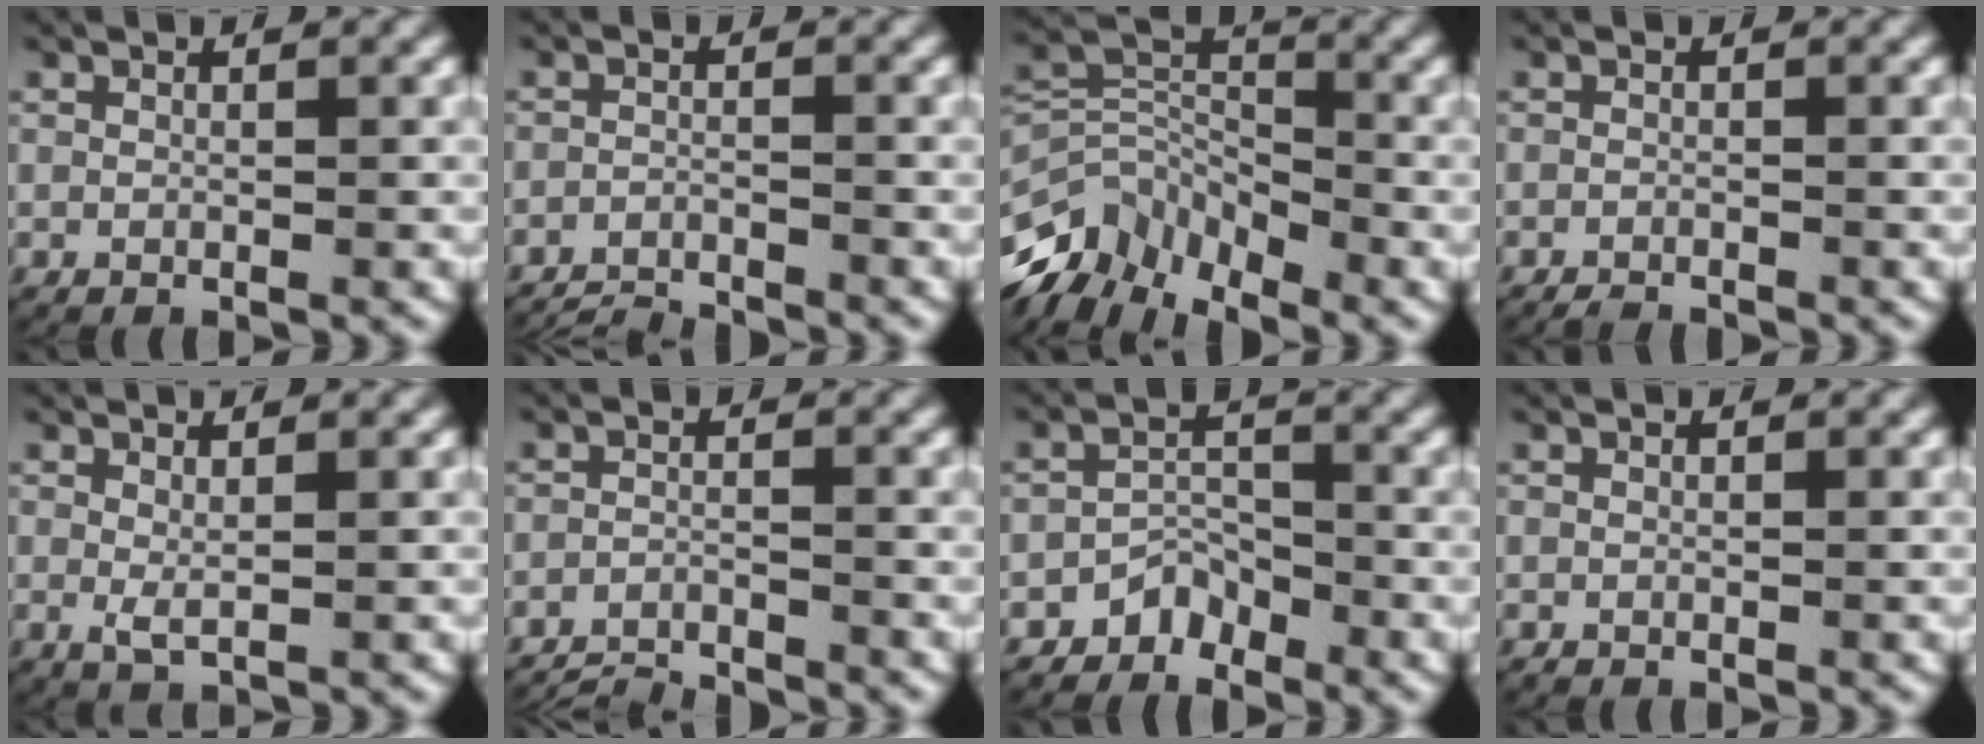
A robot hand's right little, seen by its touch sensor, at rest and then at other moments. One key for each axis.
{"total": 3.9, "fx": -3.8, "fy": 0.9, "fz": 0.4, "tx": -0.009, "ty": -0.015, "tz": -0.064}
{"total": 9.7, "fx": -2.3, "fy": 7.4, "fz": 5.8, "tx": -0.121, "ty": -0.032, "tz": -0.040}
{"total": 1.4, "fx": -1.4, "fy": 0.2, "fz": 0.1, "tx": -0.004, "ty": -0.006, "tz": -0.023}
{"total": 1.5, "fx": 0.0, "fy": 0.5, "fz": 1.4, "tx": -0.038, "ty": -0.011, "tz": 0.007}
{"total": 4.5, "fx": -4.4, "fy": 1.0, "fz": 0.5, "tx": -0.010, "ty": -0.017, "tz": -0.073}
{"total": 3.1, "fx": -2.3, "fy": 2.0, "fz": 0.9, "tx": -0.017, "ty": 0.000, "tz": -0.048}
{"total": 0.0}